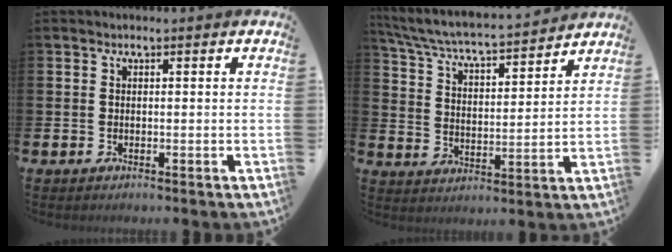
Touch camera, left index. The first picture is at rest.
{"total": 5.7, "force": [5.4, 0.5, 1.6], "torque": [-0.061, -0.046, 0.088]}